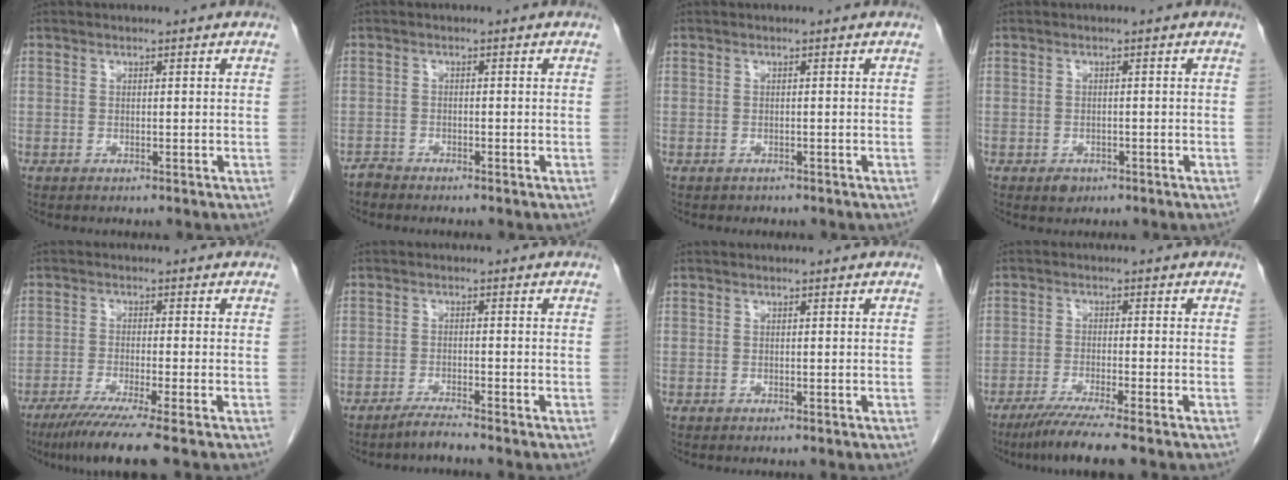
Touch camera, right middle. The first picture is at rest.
{"total": 1.3, "force": [-1.2, 0.2, -0.2], "torque": [0.004, -0.001, -0.025]}
{"total": 1.1, "force": [-0.9, 0.6, 0.2], "torque": [-0.014, 0.000, -0.011]}
{"total": 1.6, "force": [-1.0, 1.1, 0.6], "torque": [-0.012, 0.001, -0.009]}
{"total": 7.8, "force": [-5.8, -1.3, 5.1], "torque": [-0.080, -0.025, -0.098]}
{"total": 2.3, "force": [-2.1, -0.7, 0.6], "torque": [-0.016, -0.008, -0.044]}
{"total": 0.0}
{"total": 6.4, "force": [-5.0, -0.9, 3.9], "torque": [-0.066, -0.020, -0.088]}